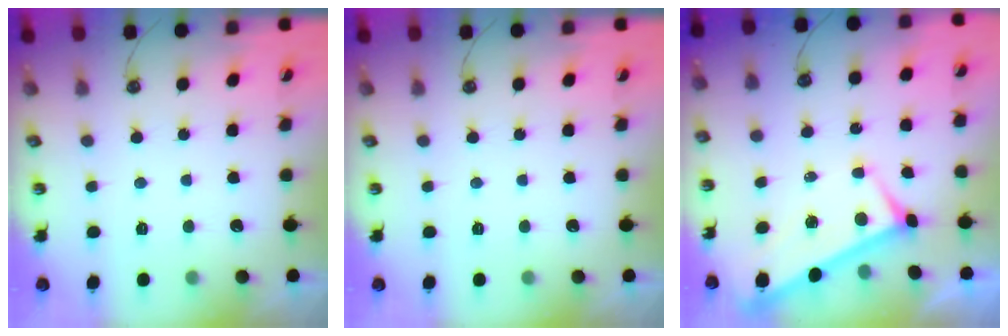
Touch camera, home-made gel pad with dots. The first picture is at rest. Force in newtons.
{"total": 0.0}
{"total": 2.4, "press": 2.3, "slide": 0.6}